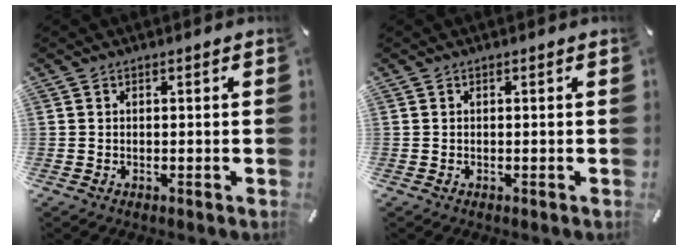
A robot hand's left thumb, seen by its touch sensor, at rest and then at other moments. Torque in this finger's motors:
{"motor_torque": [0.00, 0.01, 0.00, 0.00, 0.00]}